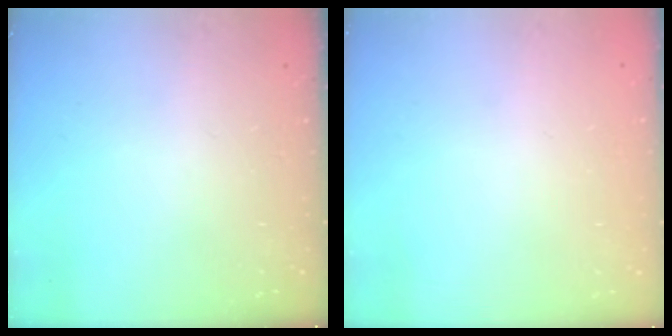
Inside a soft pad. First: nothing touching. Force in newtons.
{"total": 0.0}